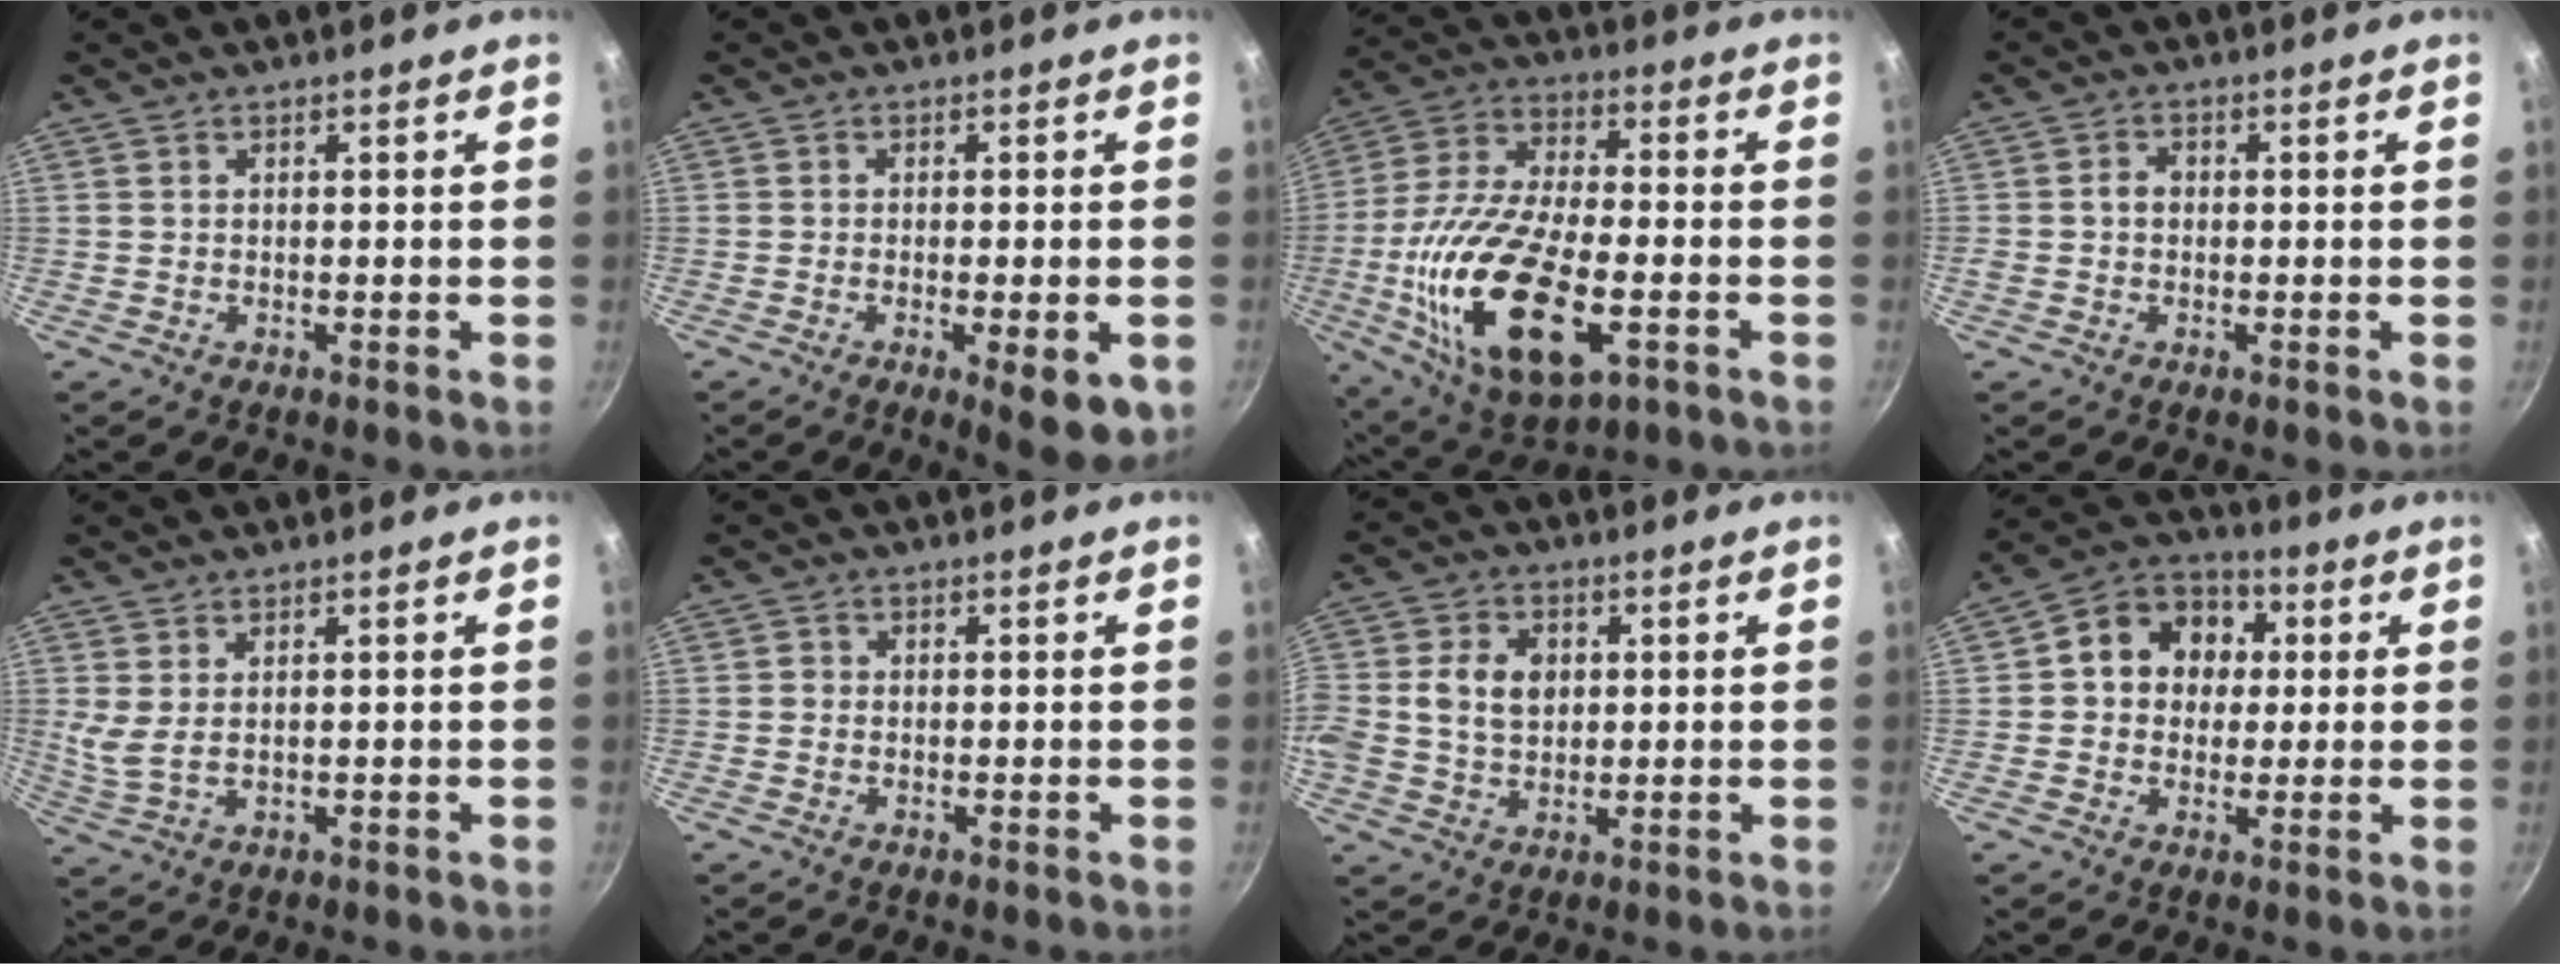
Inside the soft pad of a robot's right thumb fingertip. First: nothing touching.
{"total": 7.9, "force": [-2.7, 2.1, 7.2], "torque": [-0.090, -0.001, -0.032]}
{"total": 23.9, "force": [-6.2, 11.0, 20.3], "torque": [-0.396, 0.010, -0.110]}
{"total": 4.3, "force": [-0.1, 3.6, 2.2], "torque": [-0.016, 0.009, -0.009]}
{"total": 3.6, "force": [1.2, 1.5, 3.1], "torque": [-0.061, -0.013, 0.032]}
{"total": 0.7, "force": [-0.3, 0.6, 0.2], "torque": [-0.001, 0.002, -0.007]}
{"total": 9.2, "force": [1.0, 7.0, 5.9], "torque": [-0.101, 0.010, 0.010]}
{"total": 11.9, "force": [1.9, 10.0, 6.1], "torque": [-0.060, 0.020, 0.010]}